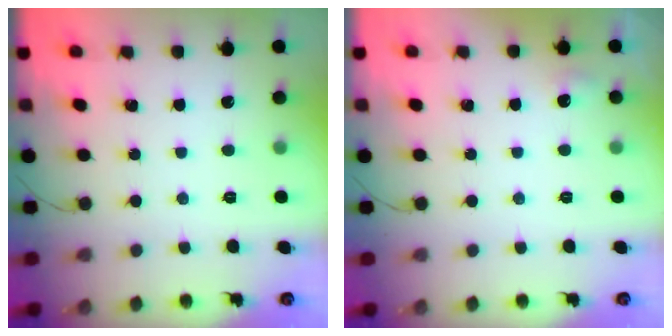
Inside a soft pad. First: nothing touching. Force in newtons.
{"total": 4.0, "press": 3.7, "slide": 1.4}